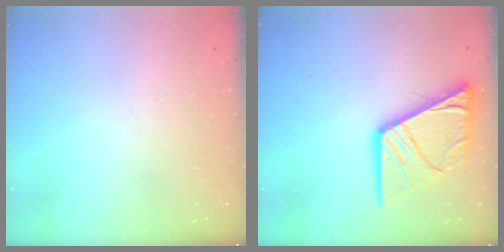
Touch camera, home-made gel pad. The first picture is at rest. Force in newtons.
{"total": 16.9, "press": 16.8, "slide": 1.8}